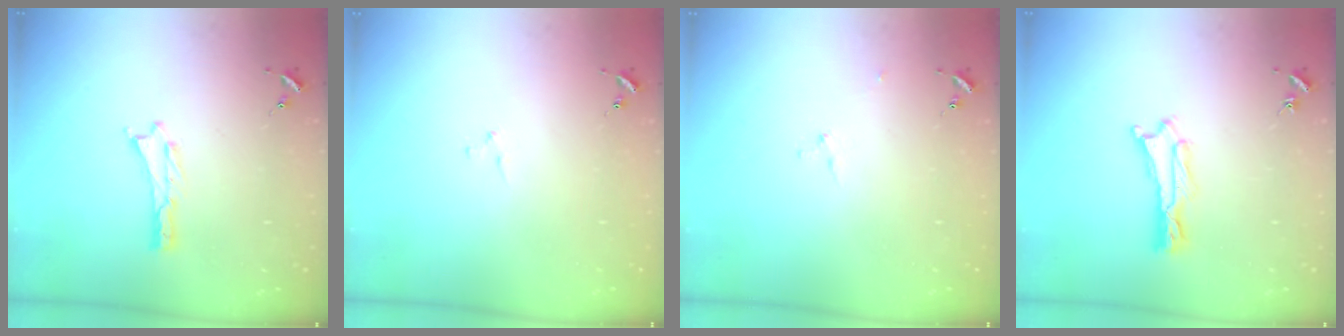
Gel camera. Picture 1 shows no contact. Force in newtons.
{"total": 2.1, "press": 2.1, "slide": 0.2}
{"total": 2.9, "press": 2.9, "slide": 0.3}
{"total": 1.0, "press": 1.0, "slide": 0.1}